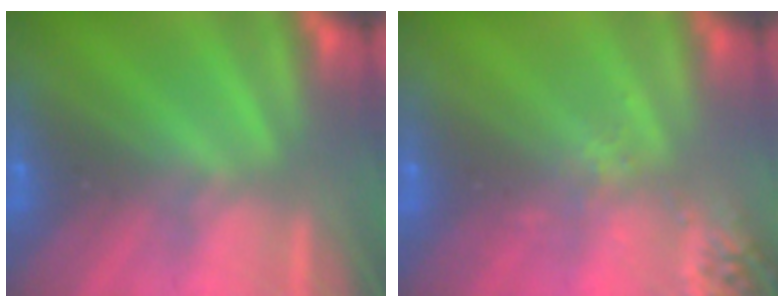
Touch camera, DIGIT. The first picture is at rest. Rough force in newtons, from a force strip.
{"total": 2.6}